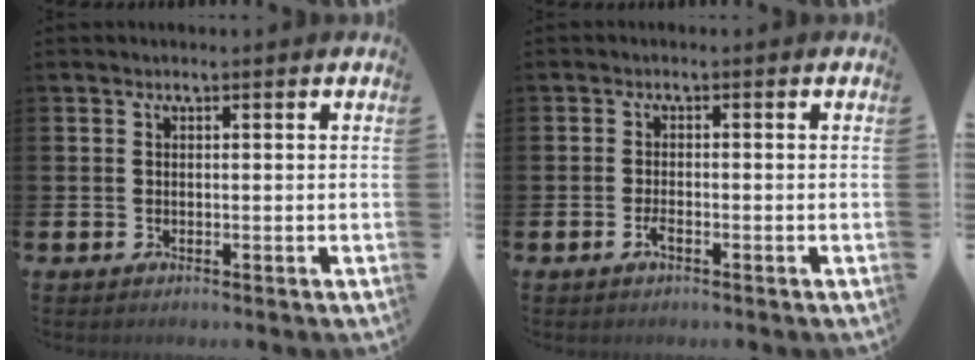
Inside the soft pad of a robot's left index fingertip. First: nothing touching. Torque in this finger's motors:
{"motor_torque": [0.38, 0.33, -0.01, 0.06]}